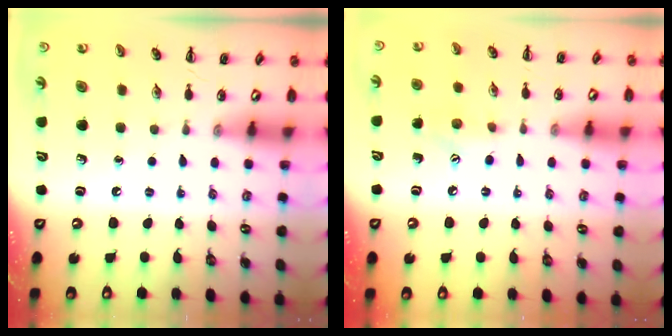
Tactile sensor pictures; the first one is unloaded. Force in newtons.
{"total": 7.1, "press": 6.9, "slide": 1.7}